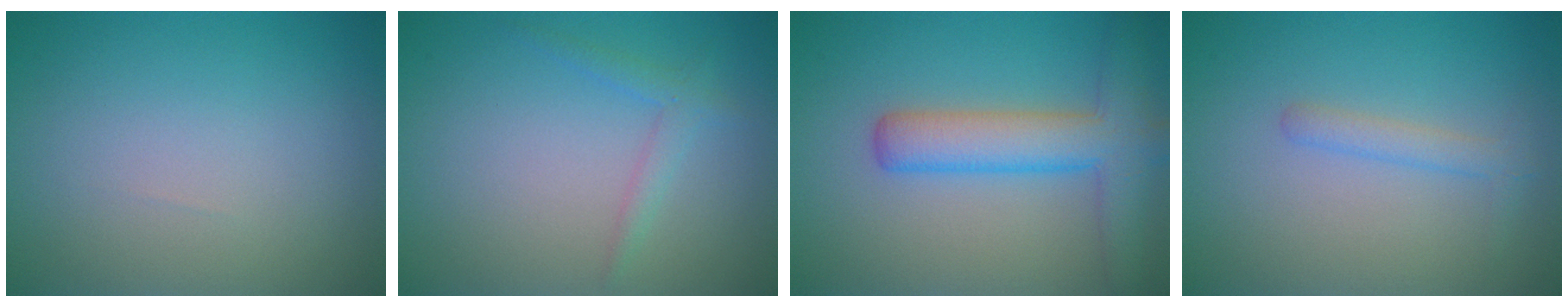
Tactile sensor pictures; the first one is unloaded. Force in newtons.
{"total": 1.5, "press": 1.5, "slide": 0.1}
{"total": 5.8, "press": 5.8, "slide": 0.2}
{"total": 1.6, "press": 1.6, "slide": 0.1}